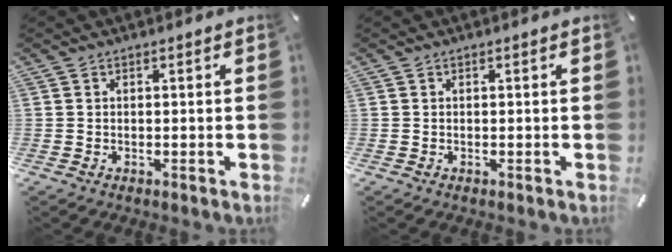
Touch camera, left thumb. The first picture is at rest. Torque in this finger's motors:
{"motor_torque": [0.01, 0.01, 0.00, -0.01, 0.00]}